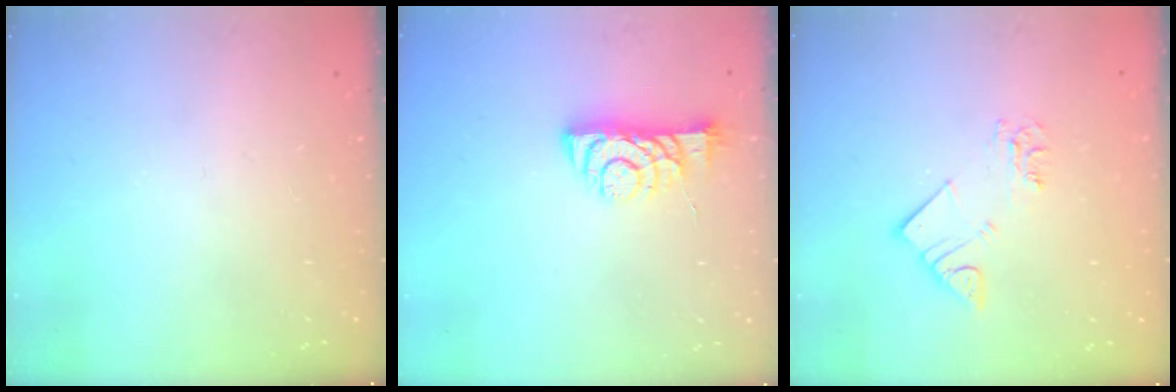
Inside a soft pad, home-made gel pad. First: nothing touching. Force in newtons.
{"total": 7.1, "press": 7.1, "slide": 0.7}
{"total": 4.1, "press": 4.1, "slide": 0.3}